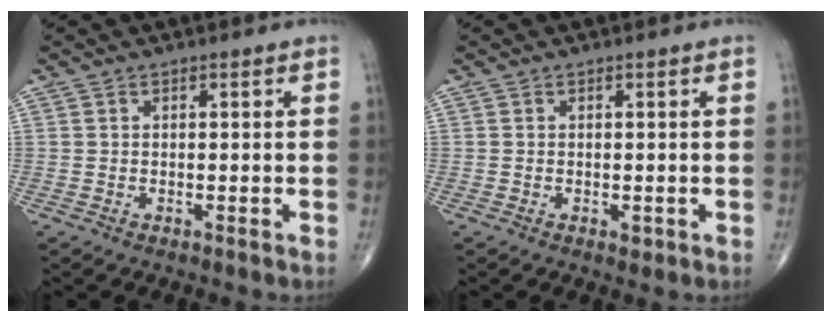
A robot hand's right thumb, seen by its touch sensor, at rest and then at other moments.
{"total": 1.0, "force": [-0.3, 0.6, 0.7], "torque": [-0.007, -0.002, -0.004]}